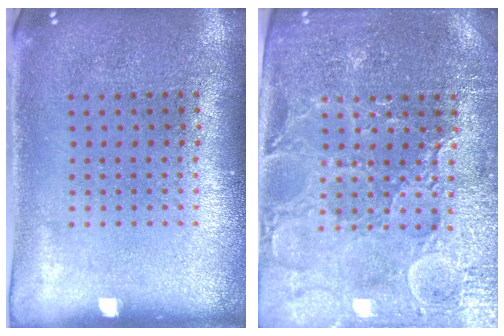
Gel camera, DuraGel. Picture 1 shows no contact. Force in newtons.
{"total": 4.3, "press": 4.1, "slide": 1.3}